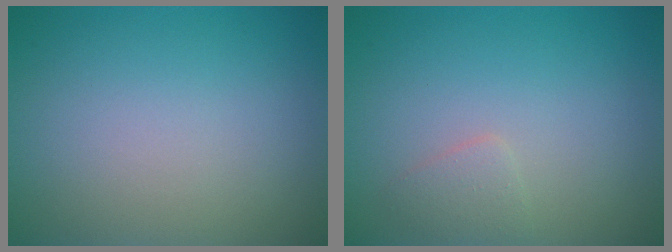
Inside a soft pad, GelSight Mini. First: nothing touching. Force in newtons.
{"total": 1.1, "press": 1.1, "slide": 0.0}